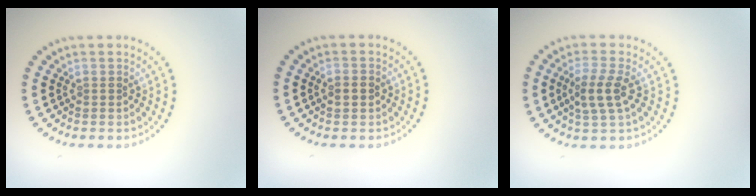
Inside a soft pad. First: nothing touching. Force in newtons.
{"total": 2.0, "press": 2.0, "slide": 0.1}
{"total": 2.9, "press": 2.7, "slide": 1.2}